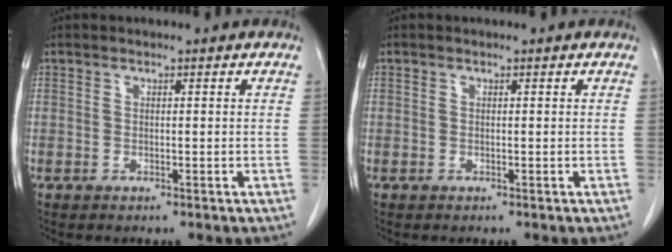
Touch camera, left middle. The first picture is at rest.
{"total": 0.0}